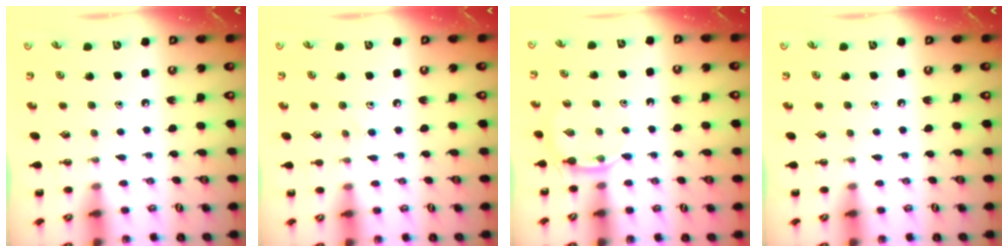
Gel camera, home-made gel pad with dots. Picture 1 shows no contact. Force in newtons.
{"total": 6.0, "press": 5.6, "slide": 2.1}
{"total": 5.4, "press": 5.4, "slide": 1.0}
{"total": 0.0}